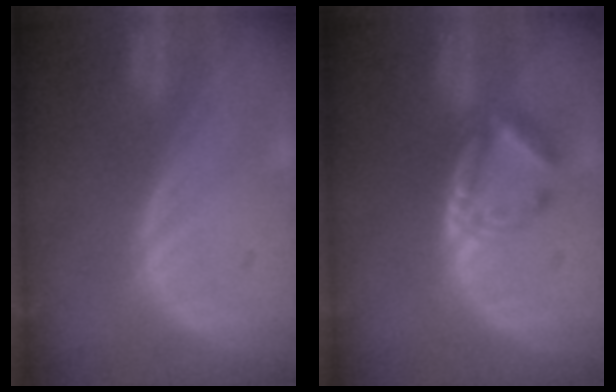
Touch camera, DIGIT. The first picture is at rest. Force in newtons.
{"total": 5.7, "press": 5.1, "slide": 2.6}